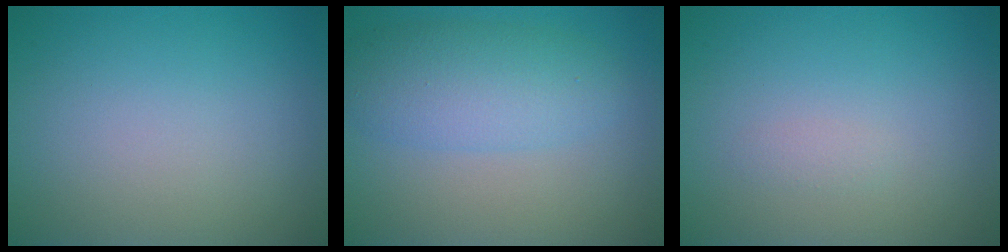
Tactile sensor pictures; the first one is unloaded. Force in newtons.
{"total": 4.8, "press": 4.8, "slide": 0.1}
{"total": 0.6, "press": 0.6, "slide": 0.1}